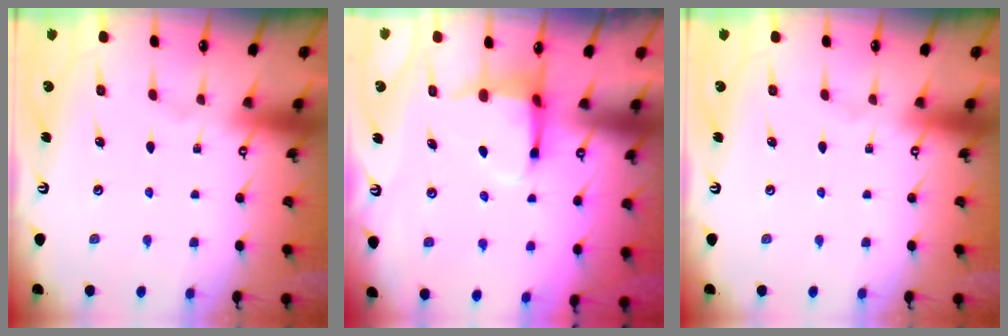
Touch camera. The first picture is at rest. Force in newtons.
{"total": 4.0, "press": 3.9, "slide": 0.5}
{"total": 0.0}